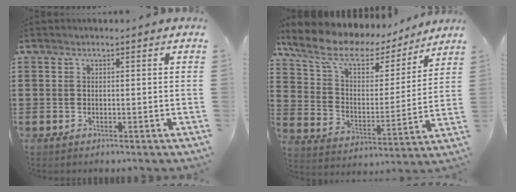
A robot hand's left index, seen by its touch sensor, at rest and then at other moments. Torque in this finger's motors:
{"motor_torque": [2.14, 0.00, 0.90, 0.21]}